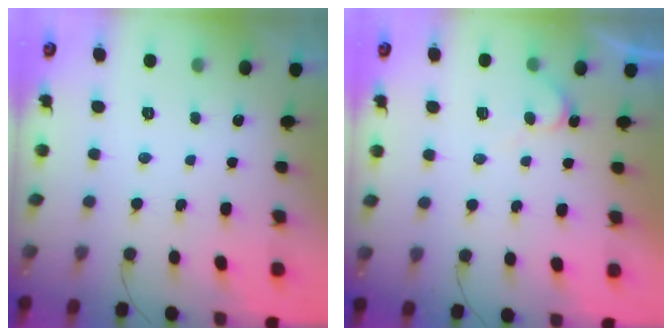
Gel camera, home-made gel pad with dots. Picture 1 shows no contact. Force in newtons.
{"total": 5.9, "press": 5.9, "slide": 0.5}